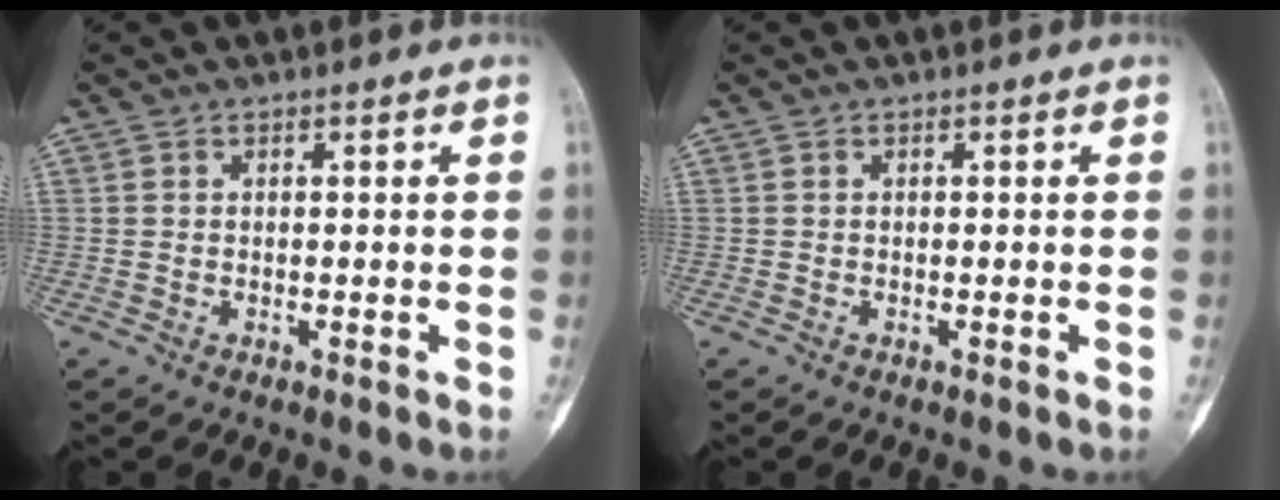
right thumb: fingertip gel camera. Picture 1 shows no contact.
{"total": 0.0}